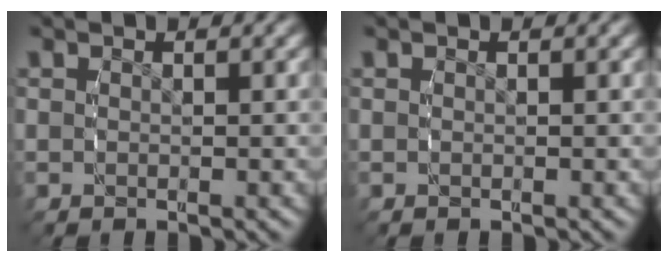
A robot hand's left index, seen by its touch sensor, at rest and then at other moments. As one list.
[{"total": 0.0}]